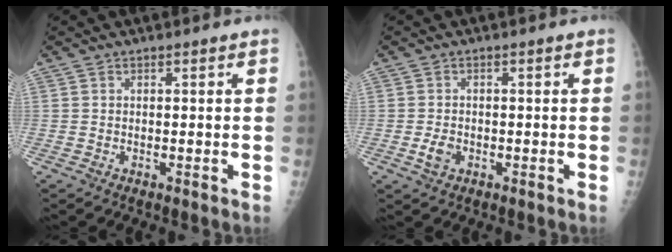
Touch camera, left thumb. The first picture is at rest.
{"total": 2.5, "force": [-0.9, 1.7, 1.6], "torque": [-0.028, 0.005, -0.016]}